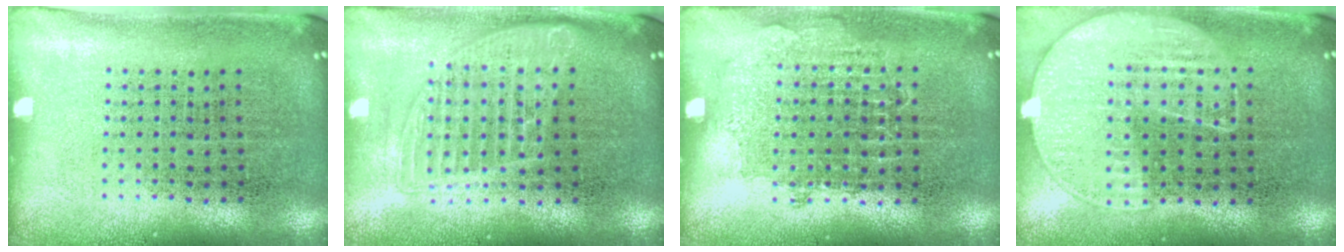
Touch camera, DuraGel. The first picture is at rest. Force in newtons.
{"total": 1.4, "press": 1.2, "slide": 0.7}
{"total": 0.7, "press": 0.7, "slide": 0.3}
{"total": 1.2, "press": 1.0, "slide": 0.6}